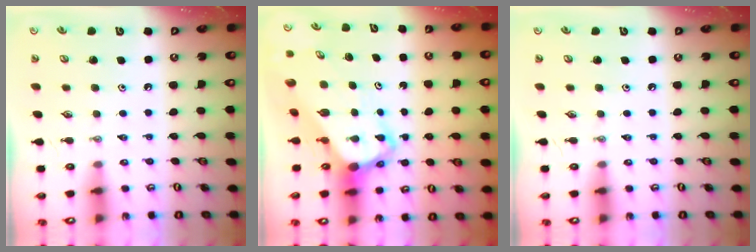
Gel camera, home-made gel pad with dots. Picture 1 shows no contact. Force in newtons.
{"total": 5.0, "press": 4.9, "slide": 0.4}
{"total": 0.0}